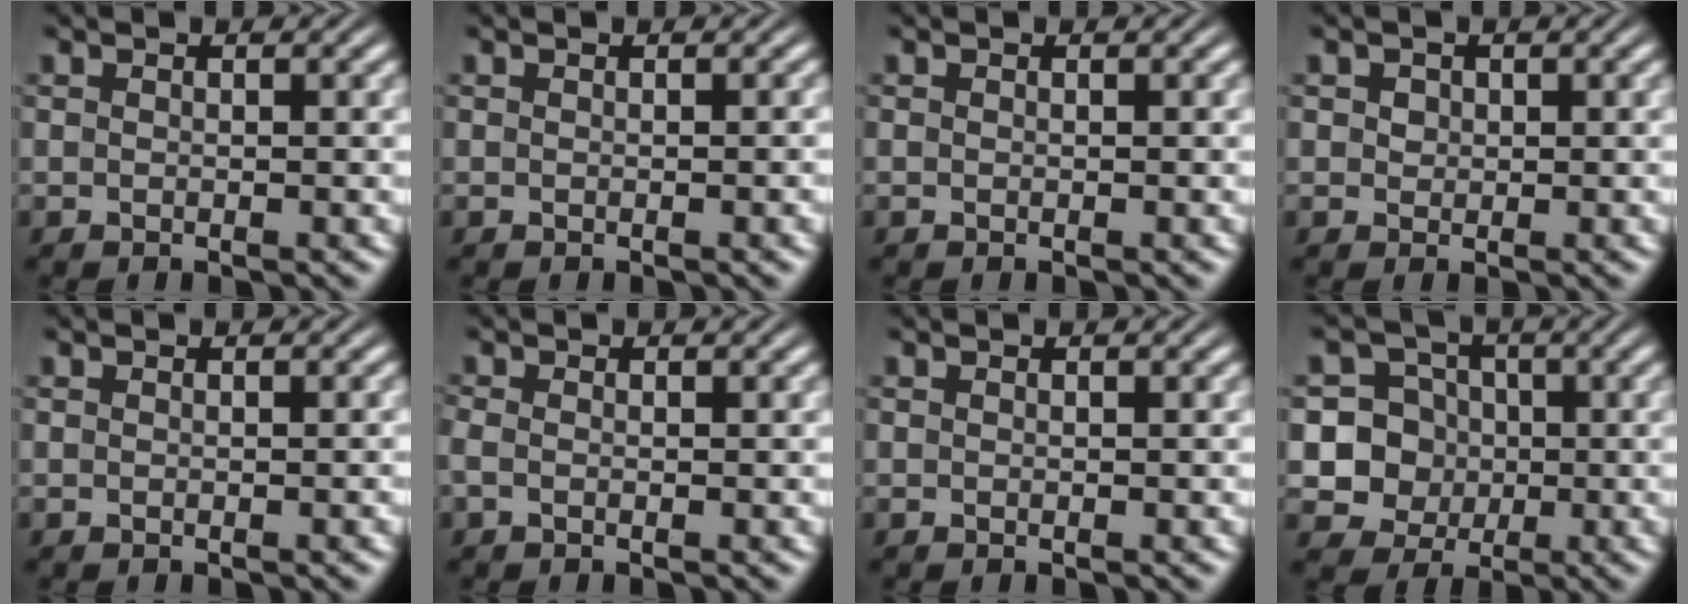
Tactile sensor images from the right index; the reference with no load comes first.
{"total": 0.0}
{"total": 0.0}
{"total": 0.9, "force": [0.3, 0.8, 0.3], "torque": [-0.010, -0.007, 0.012]}
{"total": 0.0}
{"total": 1.2, "force": [-0.5, 0.9, 0.6], "torque": [-0.025, -0.007, -0.007]}
{"total": 0.0}
{"total": 14.8, "force": [-1.8, 14.1, 4.1], "torque": [-0.151, -0.072, -0.025]}